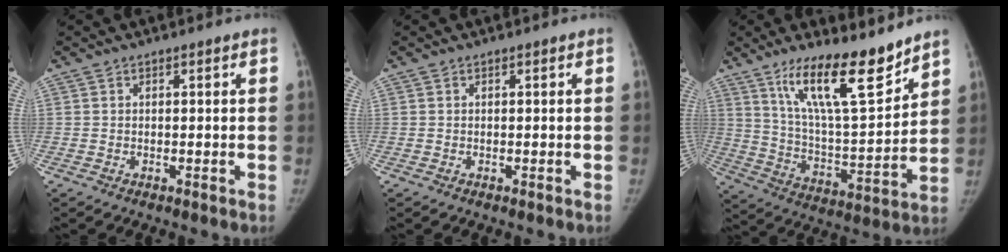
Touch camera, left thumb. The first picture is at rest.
{"total": 0.0}
{"total": 17.4, "force": [12.2, 4.1, 11.6], "torque": [-0.168, -0.081, 0.220]}